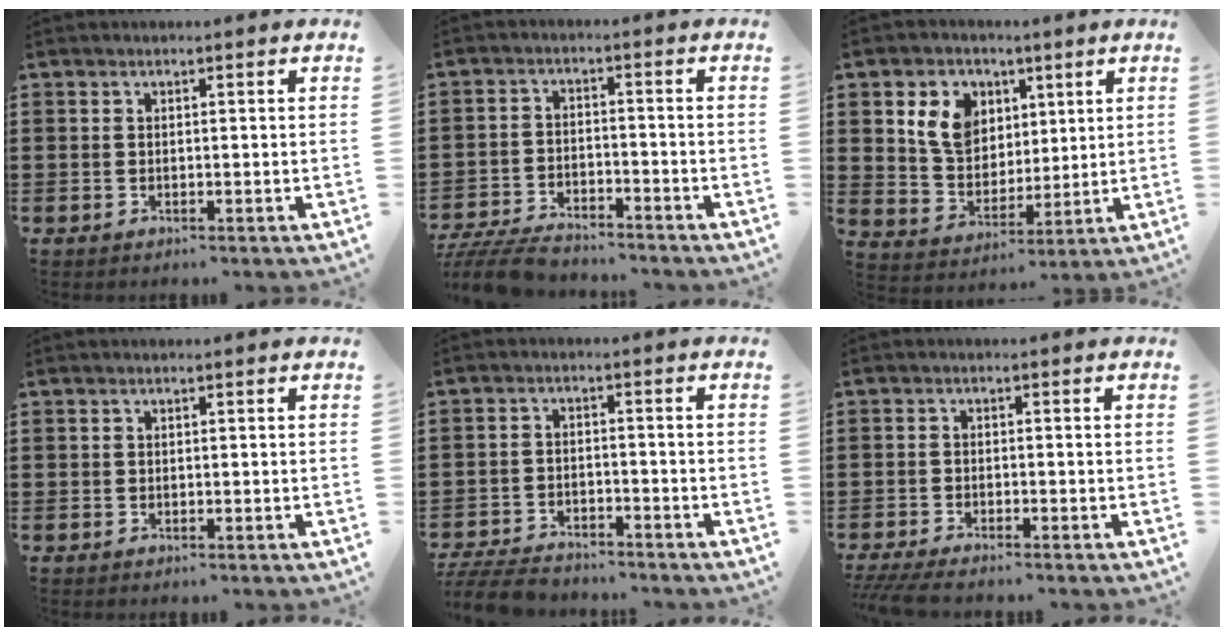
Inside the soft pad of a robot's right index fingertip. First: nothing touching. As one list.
[{"total": 6.0, "force": [-5.7, 1.0, 1.7], "torque": [-0.049, -0.001, -0.116]}, {"total": 8.1, "force": [3.3, 6.6, 3.3], "torque": [-0.080, 0.016, 0.060]}, {"total": 0.0}, {"total": 5.3, "force": [-5.1, 1.0, 1.2], "torque": [-0.035, 0.000, -0.104]}, {"total": 4.1, "force": [-3.9, 0.2, 1.0], "torque": [-0.031, -0.009, -0.082]}]